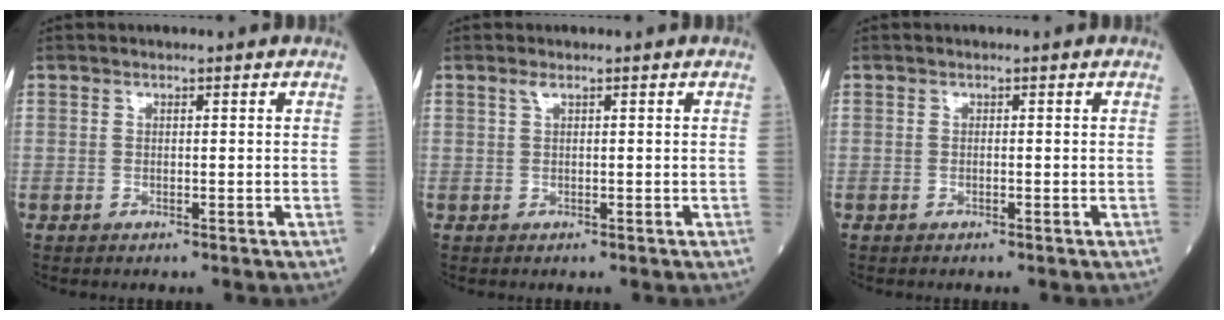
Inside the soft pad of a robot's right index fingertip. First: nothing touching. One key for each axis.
{"total": 0.9, "fx": 0.6, "fy": 0.1, "fz": 0.7, "tx": -0.020, "ty": 0.007, "tz": 0.011}
{"total": 0.0}